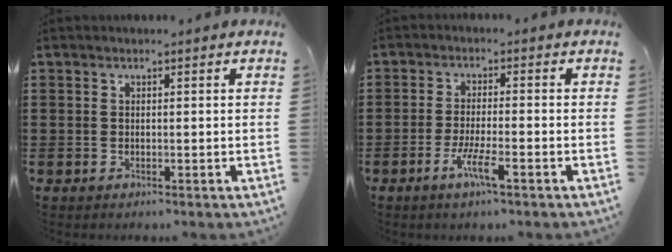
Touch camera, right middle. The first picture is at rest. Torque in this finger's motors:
{"motor_torque": [0.14, -0.05, 0.40, 0.12]}